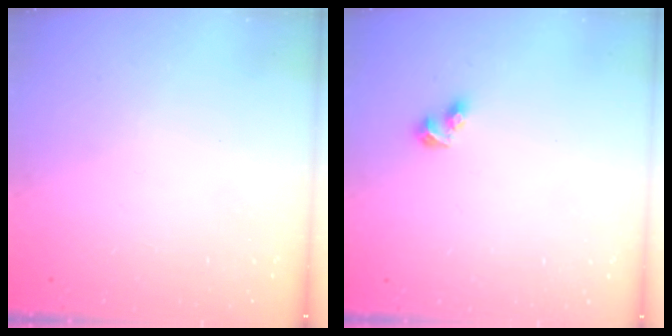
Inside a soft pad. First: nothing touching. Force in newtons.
{"total": 3.9, "press": 3.8, "slide": 0.6}